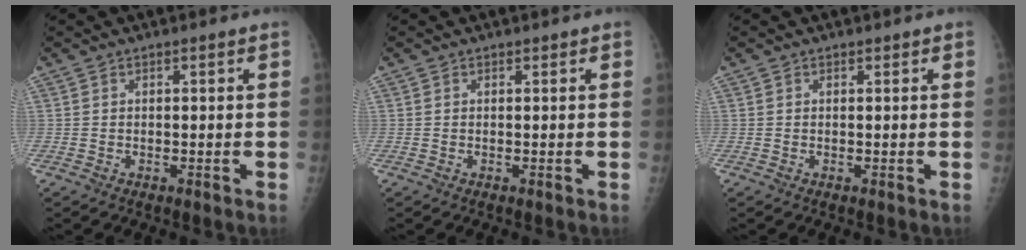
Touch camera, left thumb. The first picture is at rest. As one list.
[{"total": 0.0}, {"total": 0.0}]